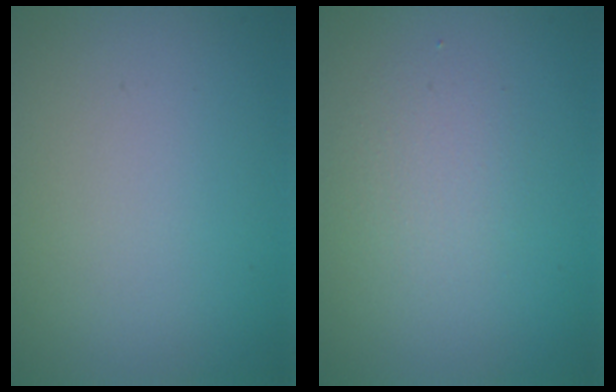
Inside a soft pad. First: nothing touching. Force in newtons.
{"total": 2.0, "press": 2.0, "slide": 0.0}